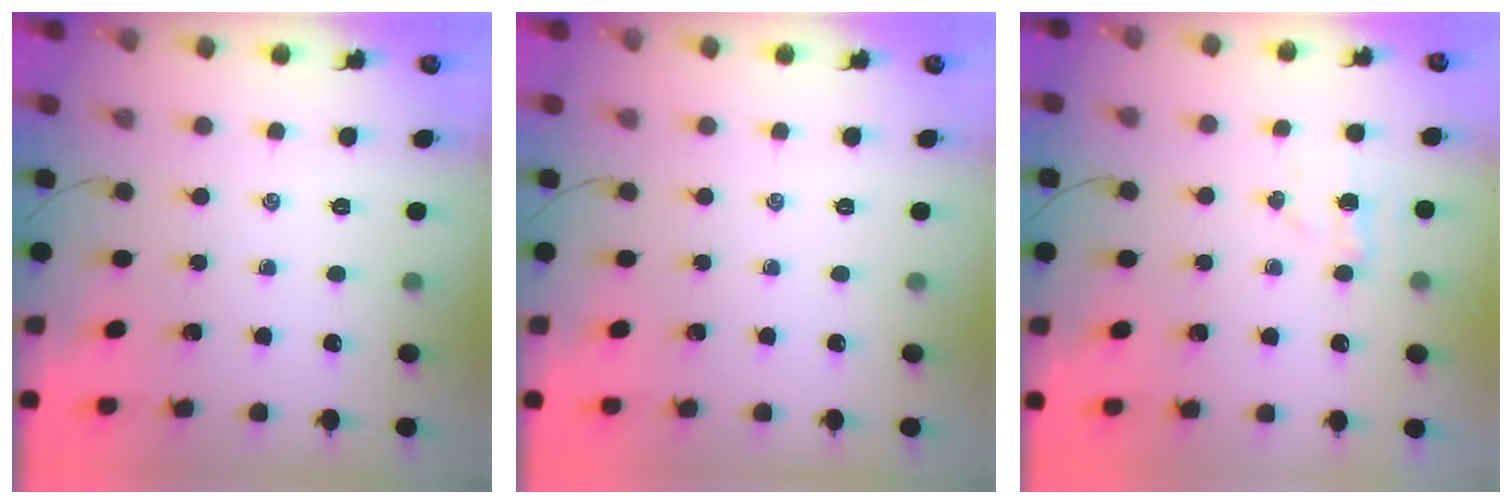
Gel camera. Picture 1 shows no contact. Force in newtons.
{"total": 0.0}
{"total": 5.4, "press": 5.3, "slide": 1.2}